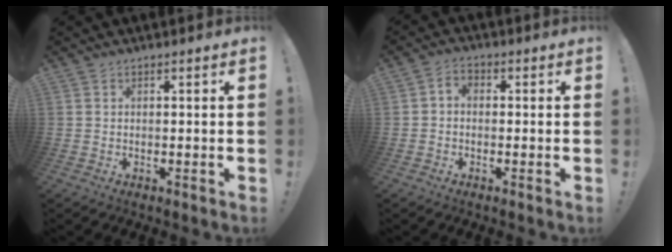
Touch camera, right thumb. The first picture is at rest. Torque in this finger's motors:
{"motor_torque": [0.37, 0.41, 0.29, -0.27, 0.00]}